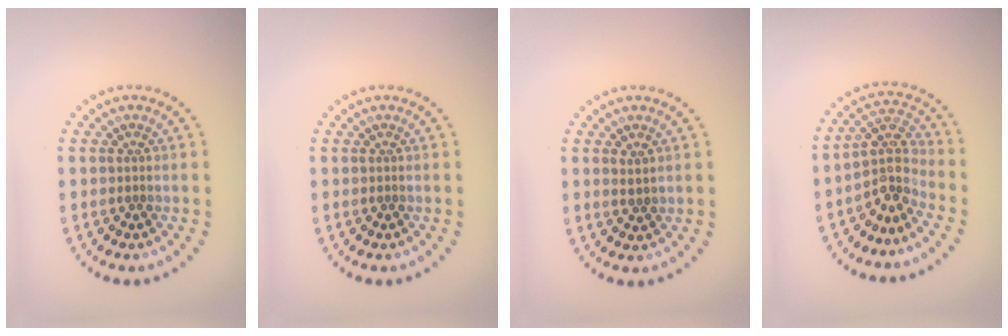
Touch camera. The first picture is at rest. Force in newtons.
{"total": 0.0}
{"total": 0.6, "press": 0.5, "slide": 0.3}
{"total": 3.8, "press": 2.8, "slide": 2.6}